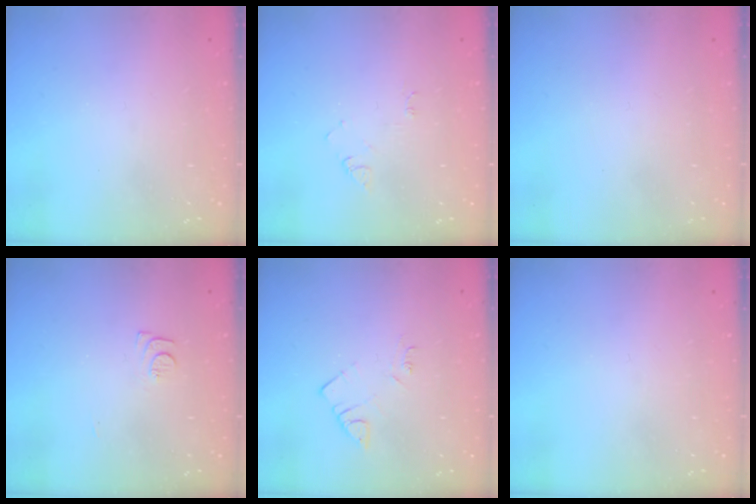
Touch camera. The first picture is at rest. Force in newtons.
{"total": 4.2, "press": 4.2, "slide": 0.5}
{"total": 1.7, "press": 1.6, "slide": 0.1}
{"total": 6.2, "press": 6.2, "slide": 0.6}
{"total": 3.5, "press": 3.5, "slide": 0.5}
{"total": 0.0}